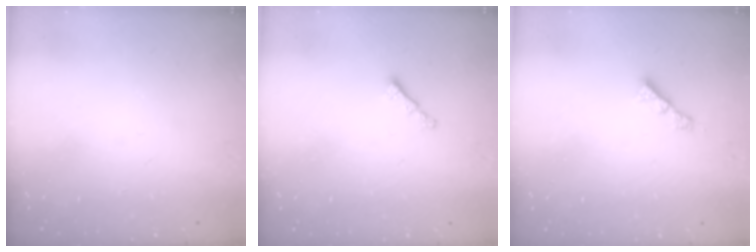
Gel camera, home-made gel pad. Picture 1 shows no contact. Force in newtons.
{"total": 0.8, "press": 0.7, "slide": 0.4}
{"total": 2.4, "press": 2.4, "slide": 0.3}